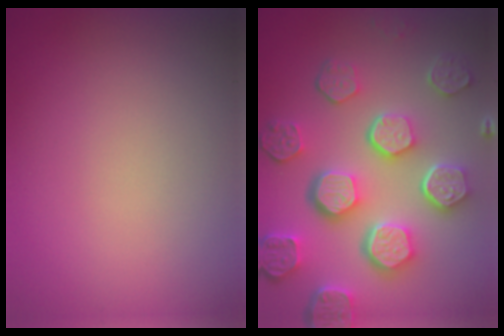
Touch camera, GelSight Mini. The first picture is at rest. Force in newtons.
{"total": 8.4, "press": 6.2, "slide": 5.7}